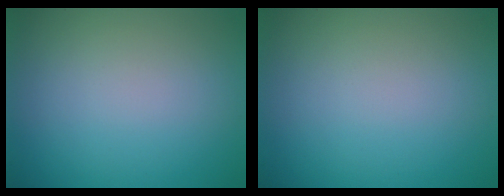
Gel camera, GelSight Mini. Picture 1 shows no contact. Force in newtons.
{"total": 0.0}